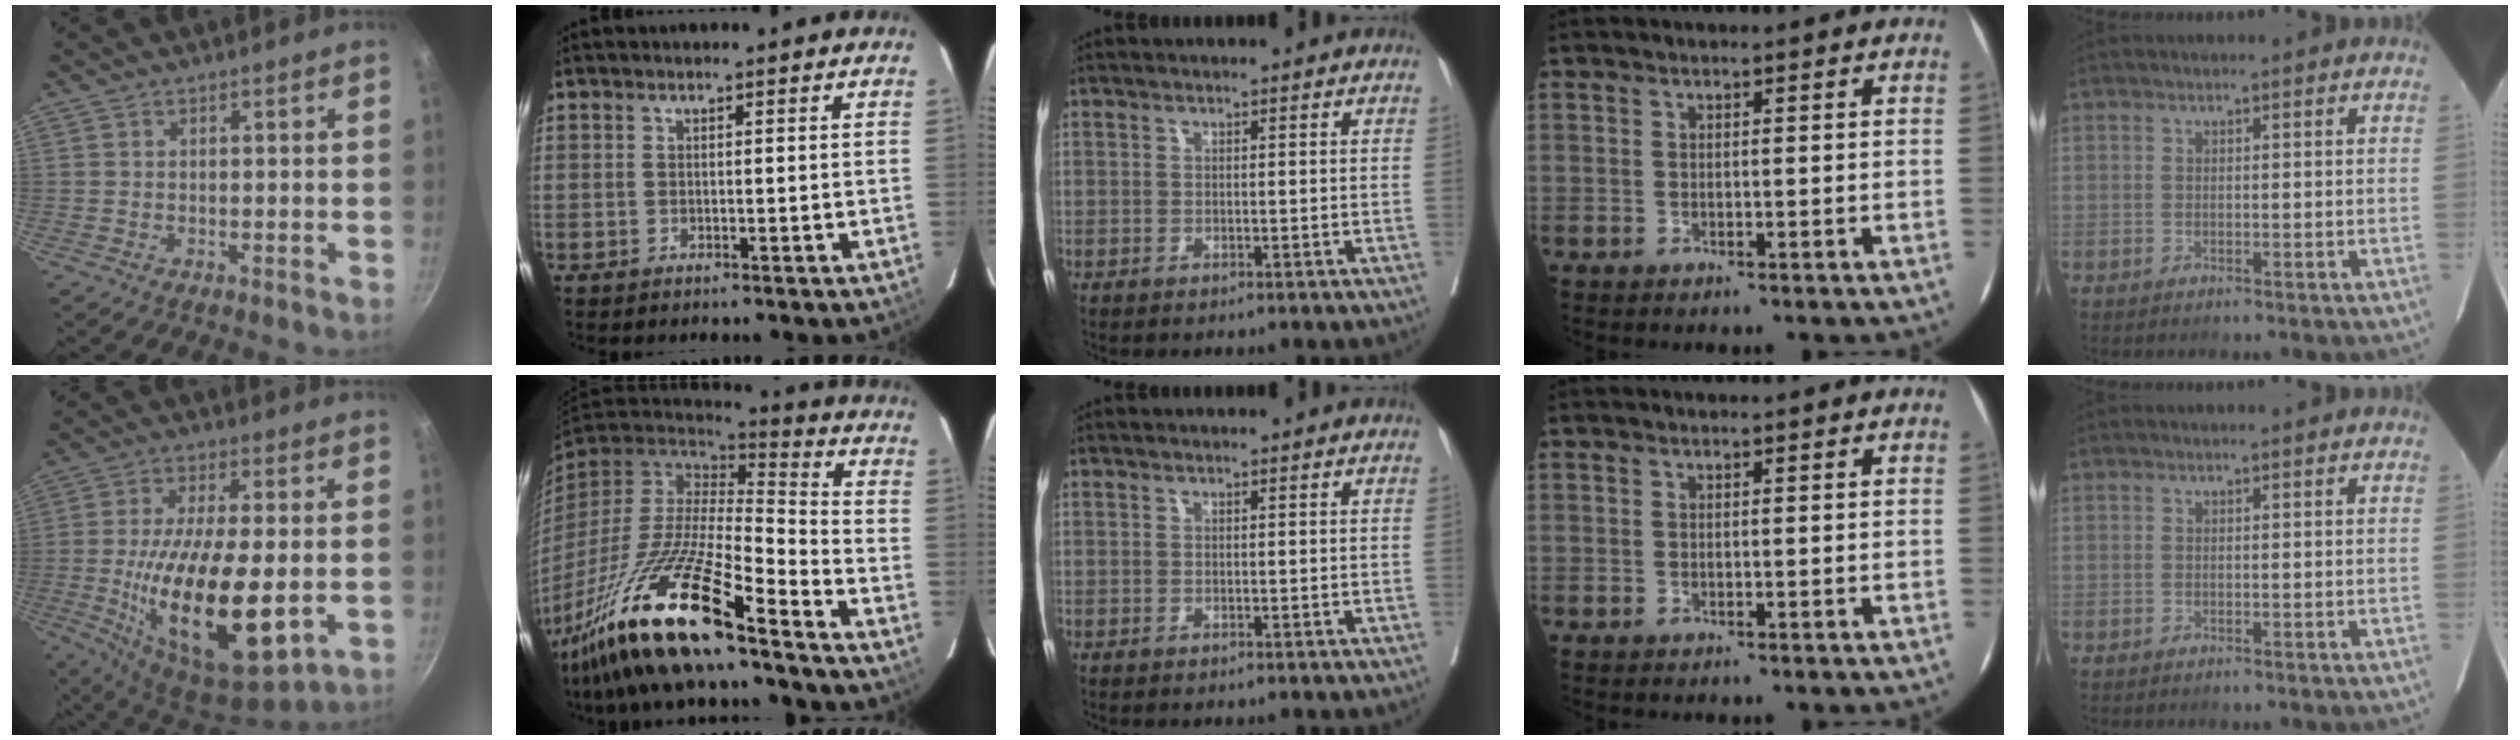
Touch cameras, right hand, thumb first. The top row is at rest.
{"thumb": {"total": 23.2, "force": [-3.5, 9.2, 21.0], "torque": [-0.388, -0.029, -0.040]}, "index": {"total": 22.1, "force": [-15.4, 2.4, 15.7], "torque": [-0.308, -0.055, -0.286]}}